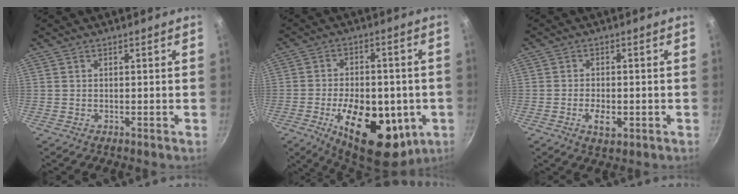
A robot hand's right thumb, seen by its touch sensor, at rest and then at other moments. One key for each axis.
{"total": 20.9, "fx": -5.7, "fy": 11.6, "fz": 16.4, "tx": -0.224, "ty": 0.008, "tz": -0.071}
{"total": 4.3, "fx": -1.4, "fy": 2.3, "fz": 3.4, "tx": -0.059, "ty": 0.006, "tz": -0.021}